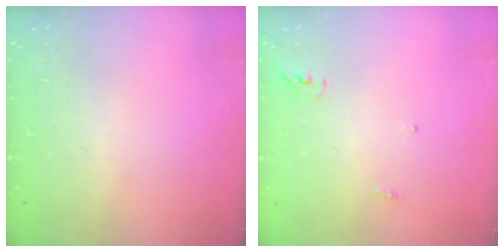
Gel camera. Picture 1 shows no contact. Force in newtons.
{"total": 3.7, "press": 3.6, "slide": 1.0}